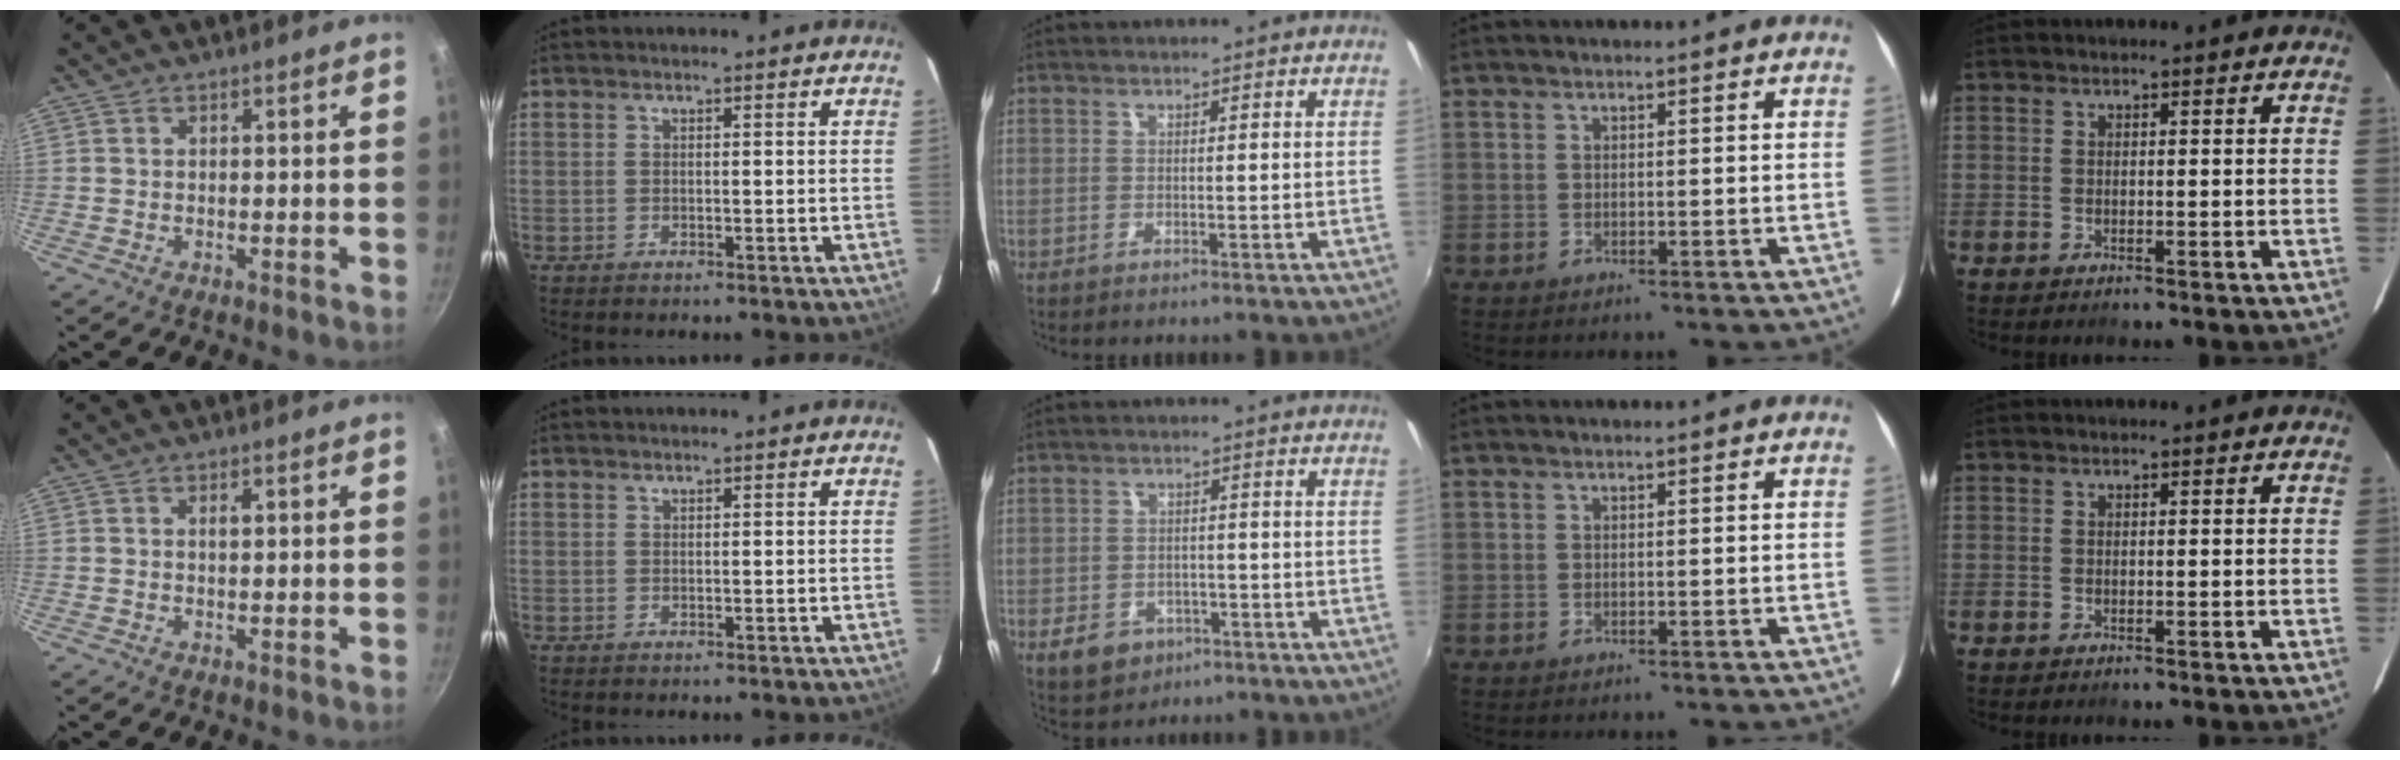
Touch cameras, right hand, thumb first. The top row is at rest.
{"thumb": {"total": 1.1, "force": [0.2, 0.6, 0.9], "torque": [-0.010, 0.004, 0.003]}, "middle": {"total": 6.7, "force": [-3.3, 5.1, 2.9], "torque": [-0.074, 0.001, -0.041]}}